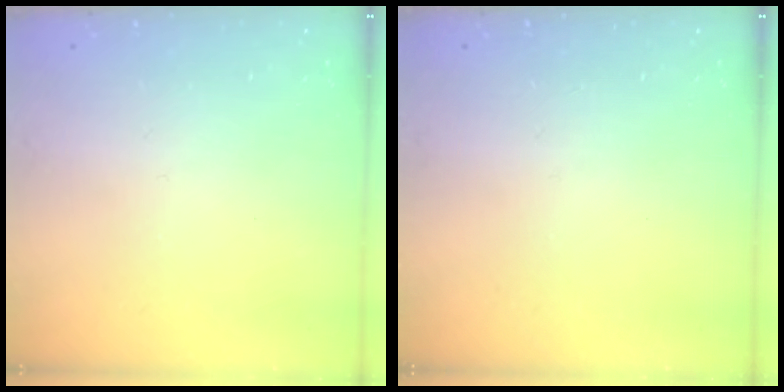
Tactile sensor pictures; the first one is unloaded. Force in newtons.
{"total": 0.0}